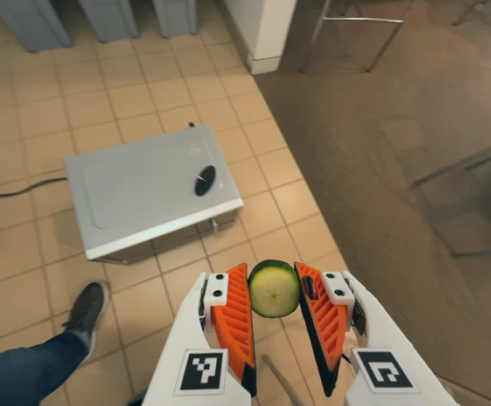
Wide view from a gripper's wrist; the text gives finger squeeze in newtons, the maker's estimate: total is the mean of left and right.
{"total": 8.0, "left": 8.0, "right": 8.0}